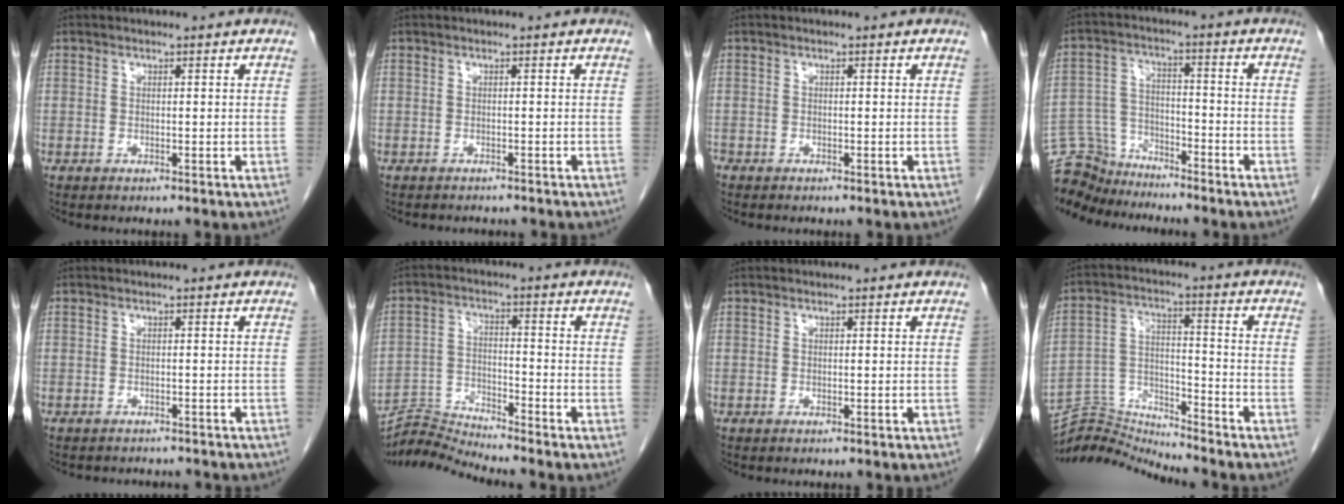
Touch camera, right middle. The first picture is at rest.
{"total": 3.7, "force": [-3.4, 1.0, 1.1], "torque": [-0.019, -0.005, -0.039]}
{"total": 0.6, "force": [-0.5, 0.3, 0.1], "torque": [-0.006, 0.000, -0.012]}
{"total": 9.7, "force": [-9.3, 2.6, 0.1], "torque": [-0.009, 0.019, -0.174]}
{"total": 5.9, "force": [-5.5, 1.7, 1.4], "torque": [-0.017, -0.003, -0.063]}
{"total": 7.0, "force": [-6.5, -2.3, -1.2], "torque": [0.011, 0.002, -0.122]}
{"total": 0.0}
{"total": 9.5, "force": [-9.2, -1.5, -1.6], "torque": [0.024, 0.037, -0.169]}